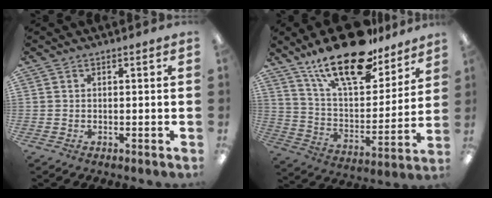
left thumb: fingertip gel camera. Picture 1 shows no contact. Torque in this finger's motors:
{"motor_torque": [0.41, 0.45, 1.60, -1.17, 0.40]}